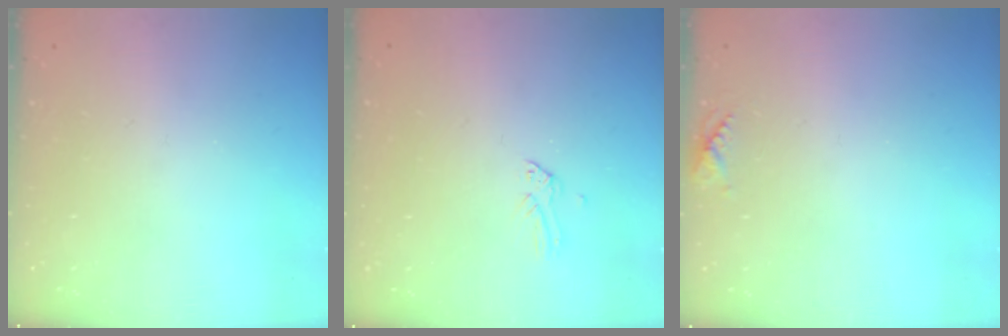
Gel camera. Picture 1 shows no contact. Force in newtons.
{"total": 0.0}
{"total": 5.3, "press": 5.3, "slide": 0.6}